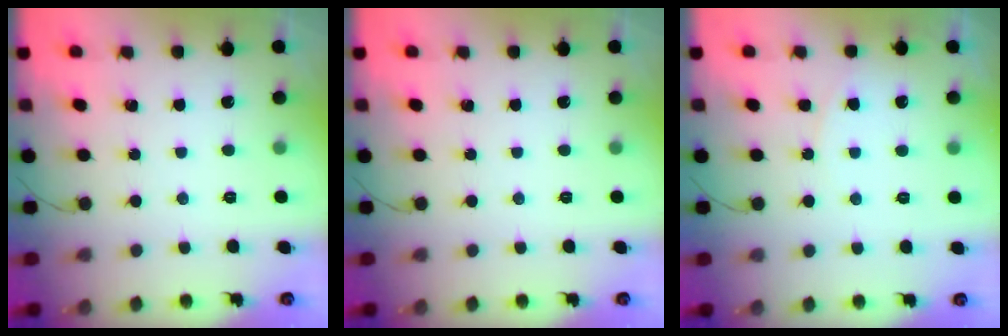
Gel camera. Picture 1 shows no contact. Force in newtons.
{"total": 0.0}
{"total": 4.2, "press": 4.2, "slide": 0.2}